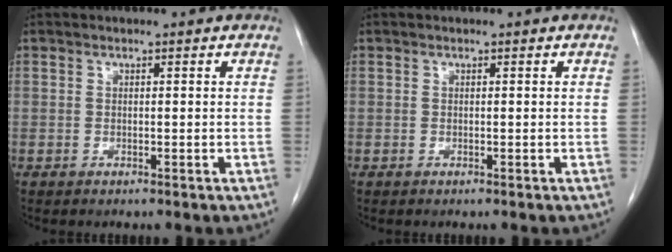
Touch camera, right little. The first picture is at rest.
{"total": 0.0}